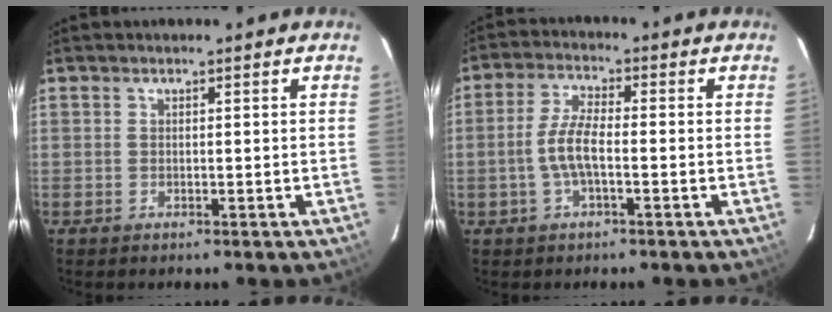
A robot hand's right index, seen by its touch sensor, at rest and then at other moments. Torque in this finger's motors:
{"motor_torque": [0.86, -0.53, 0.56, 0.15]}